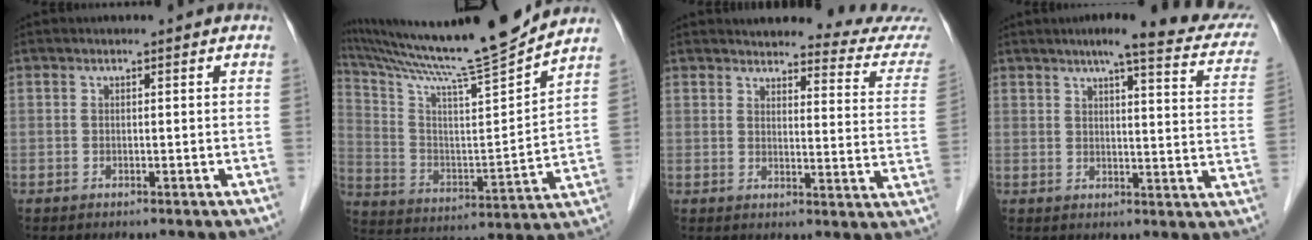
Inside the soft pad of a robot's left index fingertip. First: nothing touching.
{"total": 19.2, "force": [17.5, -2.1, 7.6], "torque": [-0.144, -0.039, 0.285]}
{"total": 13.0, "force": [12.8, 0.5, 2.2], "torque": [-0.009, -0.074, 0.122]}
{"total": 19.1, "force": [15.6, 2.2, 10.8], "torque": [-0.125, -0.004, 0.169]}